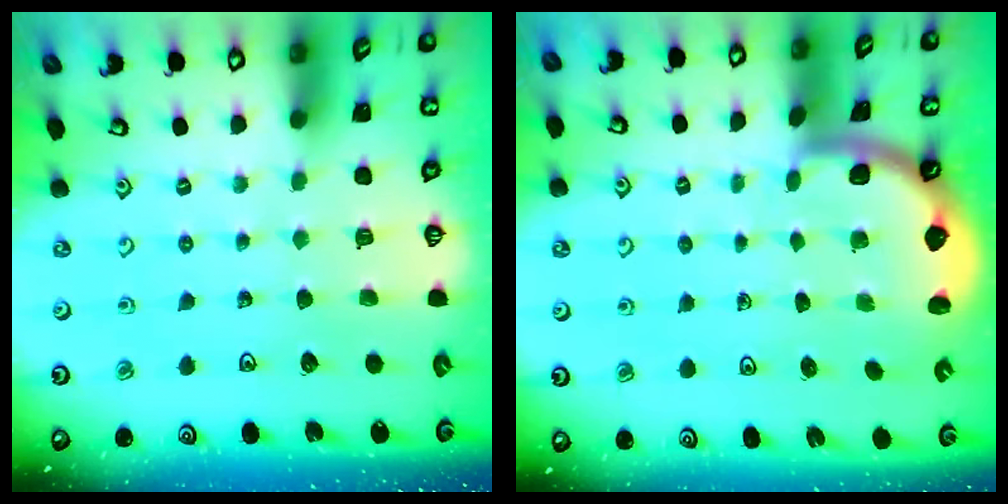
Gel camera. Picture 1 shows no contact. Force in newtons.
{"total": 1.6, "press": 1.6, "slide": 0.1}